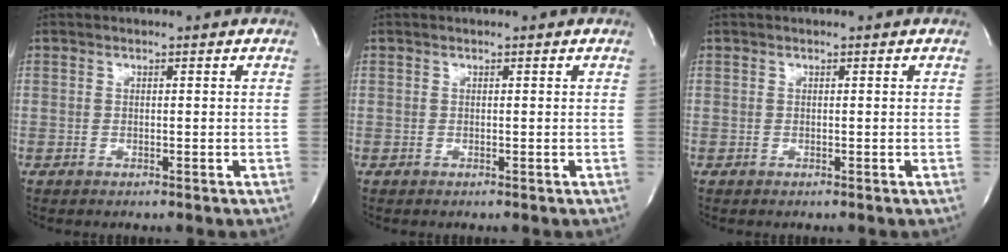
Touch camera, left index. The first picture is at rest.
{"total": 0.0}
{"total": 0.0}